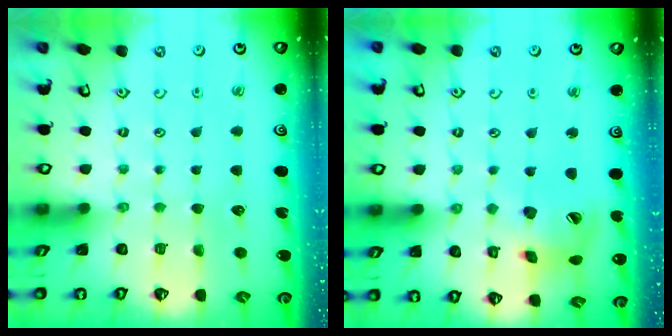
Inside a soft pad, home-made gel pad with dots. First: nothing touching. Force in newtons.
{"total": 13.4, "press": 13.3, "slide": 1.8}